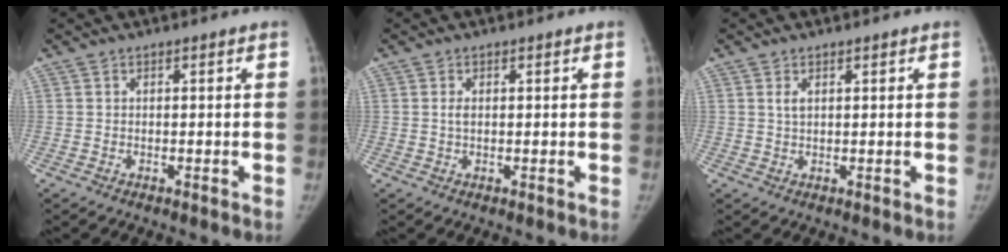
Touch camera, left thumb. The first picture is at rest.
{"total": 1.3, "force": [0.3, 0.7, 1.1], "torque": [-0.021, 0.001, 0.006]}
{"total": 1.6, "force": [0.8, 0.7, 1.1], "torque": [-0.021, 0.000, 0.018]}